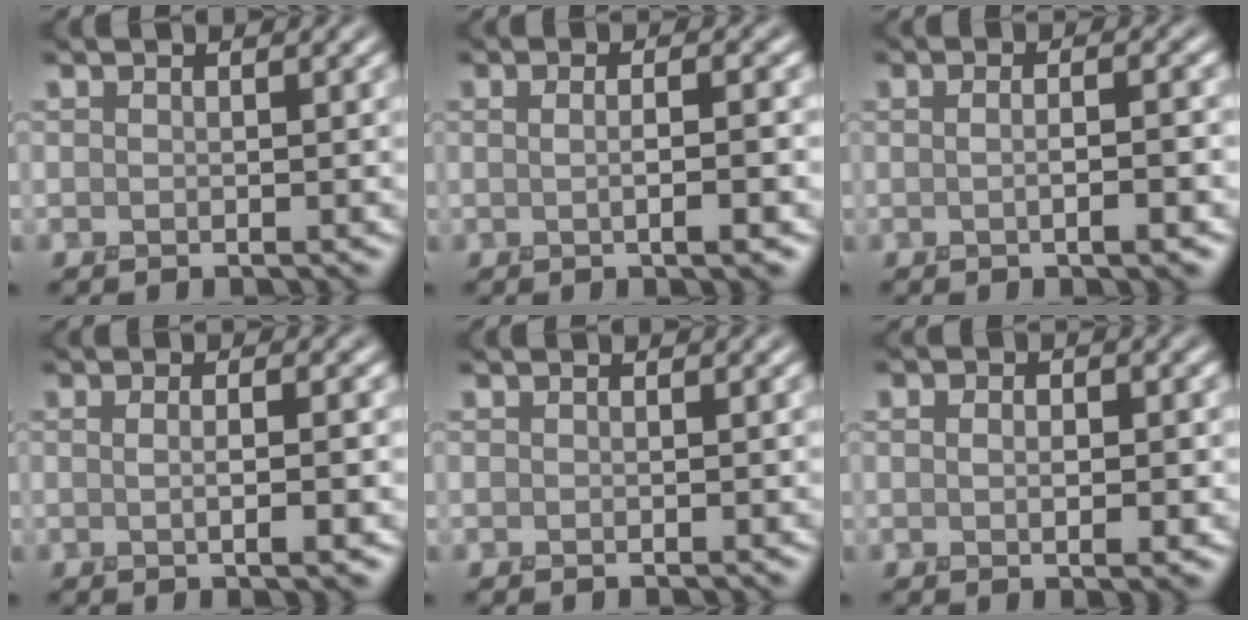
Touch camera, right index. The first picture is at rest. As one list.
[{"total": 3.8, "force": [0.1, 1.2, 3.6], "torque": [-0.033, 0.003, -0.005]}, {"total": 3.8, "force": [0.0, 1.3, 3.6], "torque": [-0.028, 0.002, -0.007]}, {"total": 3.3, "force": [0.2, 1.0, 3.2], "torque": [-0.034, -0.002, -0.002]}, {"total": 0.0}, {"total": 3.1, "force": [0.3, 1.8, 2.5], "torque": [-0.028, 0.003, -0.001]}]